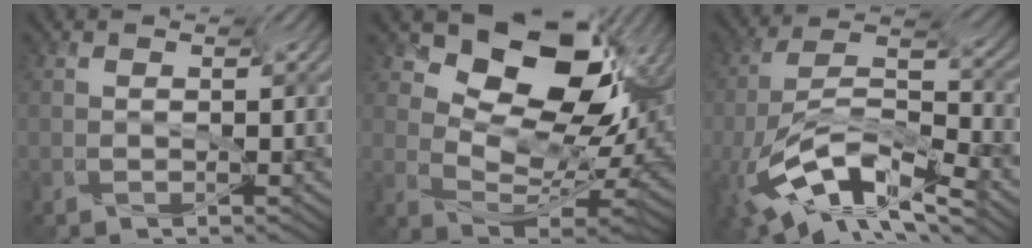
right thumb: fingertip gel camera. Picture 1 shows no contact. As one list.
[{"total": 10.9, "force": [2.2, 6.9, 8.1], "torque": [-0.131, 0.016, 0.053]}, {"total": 12.3, "force": [-10.3, 2.6, 6.1], "torque": [-0.137, -0.015, -0.190]}]